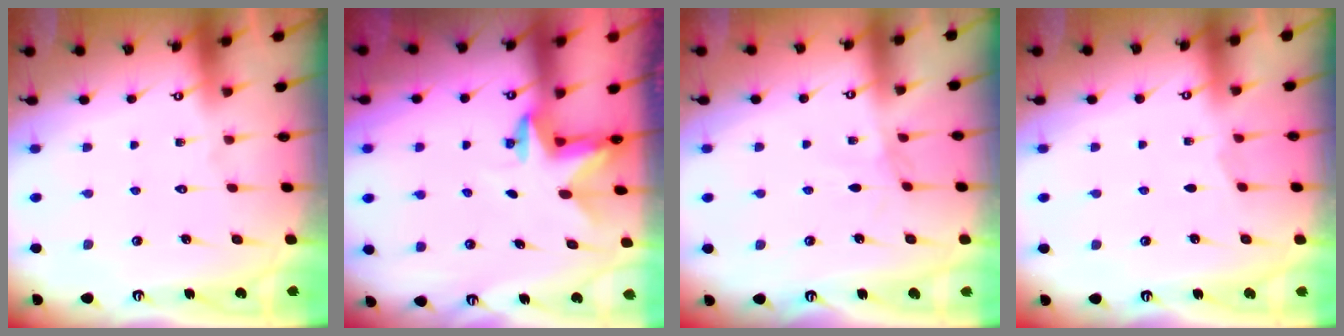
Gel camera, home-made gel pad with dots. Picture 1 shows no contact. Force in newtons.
{"total": 2.4, "press": 2.3, "slide": 0.4}
{"total": 0.6, "press": 0.6, "slide": 0.3}
{"total": 1.6, "press": 1.6, "slide": 0.4}